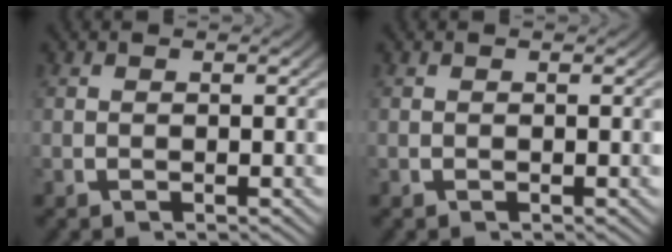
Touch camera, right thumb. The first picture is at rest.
{"total": 0.0}